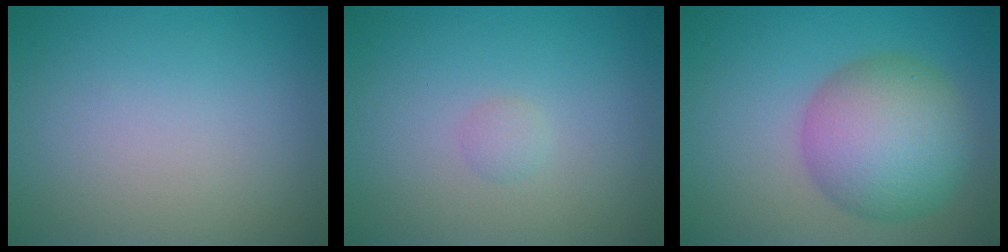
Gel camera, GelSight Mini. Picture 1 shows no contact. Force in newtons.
{"total": 0.7, "press": 0.7, "slide": 0.0}
{"total": 8.1, "press": 8.1, "slide": 0.4}